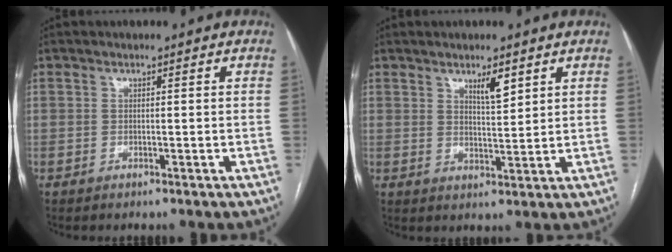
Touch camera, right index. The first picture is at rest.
{"total": 3.8, "force": [2.3, 0.7, 2.9], "torque": [-0.052, -0.003, 0.042]}